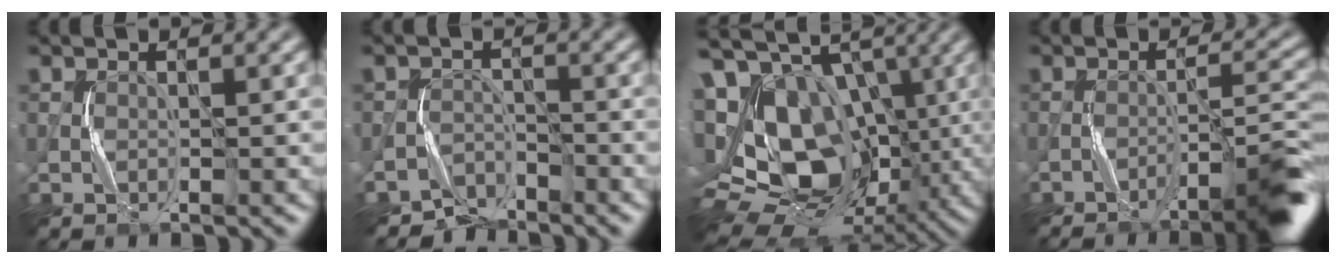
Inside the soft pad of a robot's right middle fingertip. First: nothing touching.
{"total": 3.1, "force": [-2.8, 1.0, -0.8], "torque": [0.025, 0.003, -0.054]}
{"total": 19.3, "force": [-0.2, 14.1, 13.2], "torque": [-0.230, 0.005, -0.007]}
{"total": 5.6, "force": [-3.7, 0.3, 4.2], "torque": [-0.049, 0.016, -0.065]}